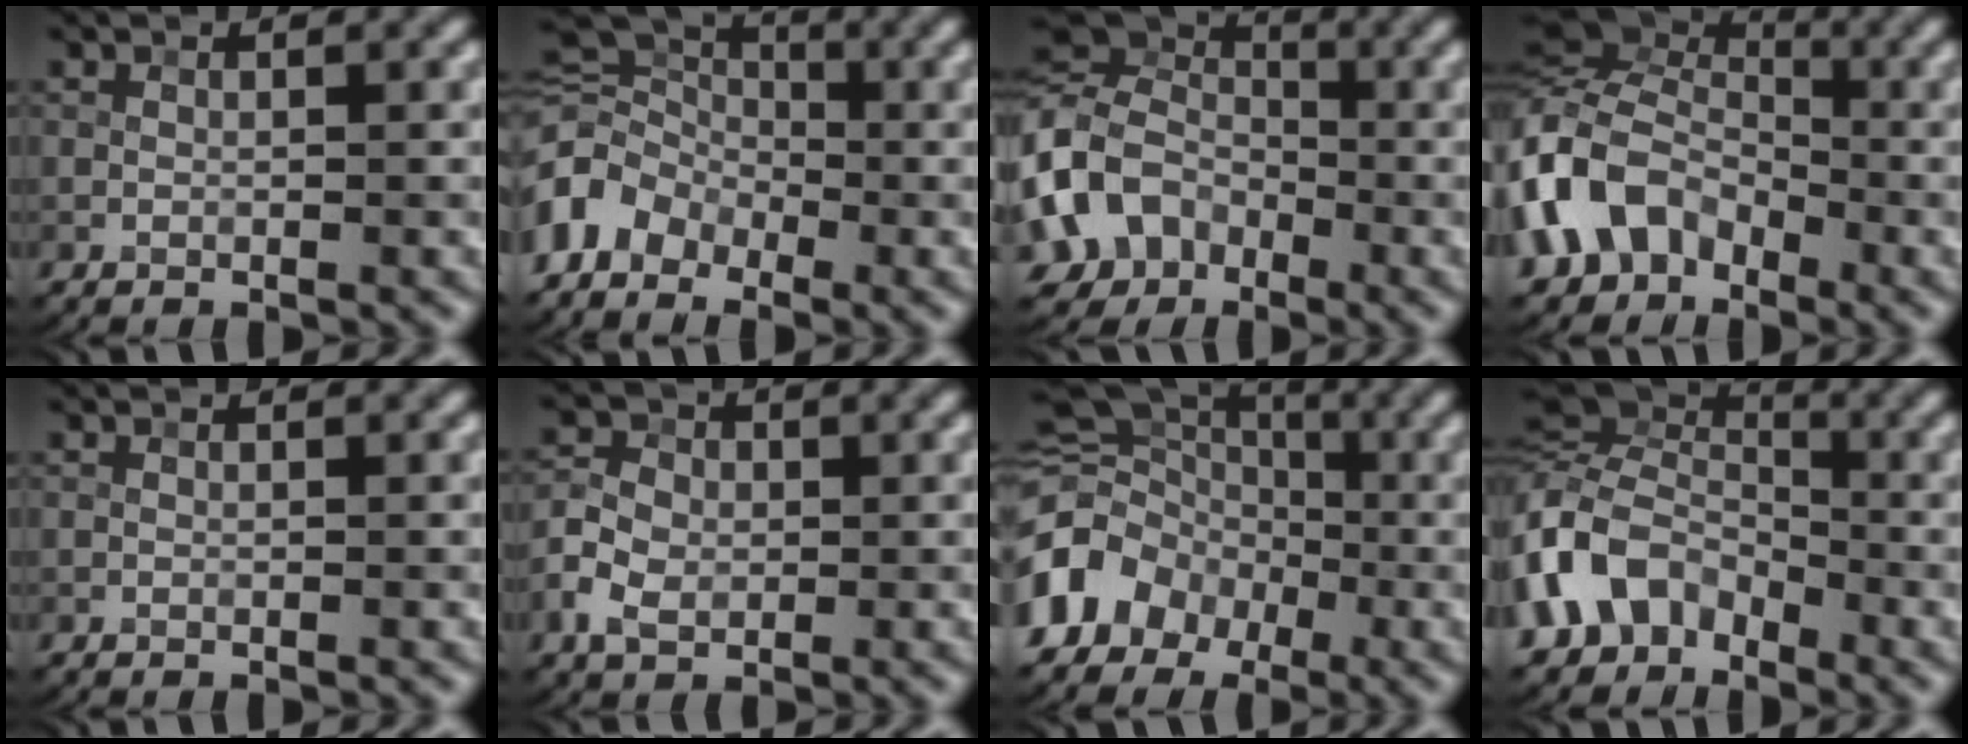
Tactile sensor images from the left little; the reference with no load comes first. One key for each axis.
{"total": 5.6, "fx": -2.0, "fy": 4.2, "fz": 3.1, "tx": -0.045, "ty": 0.013, "tz": -0.052}
{"total": 8.1, "fx": -2.2, "fy": 6.8, "fz": 3.8, "tx": -0.096, "ty": 0.005, "tz": -0.058}
{"total": 9.0, "fx": -3.1, "fy": 6.8, "fz": 5.0, "tx": -0.110, "ty": 0.010, "tz": -0.080}
{"total": 0.0}
{"total": 3.8, "fx": -1.0, "fy": 3.0, "fz": 2.2, "tx": -0.047, "ty": 0.003, "tz": -0.023}
{"total": 8.4, "fx": -3.6, "fy": 6.8, "fz": 3.6, "tx": -0.064, "ty": 0.015, "tz": -0.074}
{"total": 7.8, "fx": -2.8, "fy": 5.8, "fz": 4.3, "tx": -0.087, "ty": 0.011, "tz": -0.071}